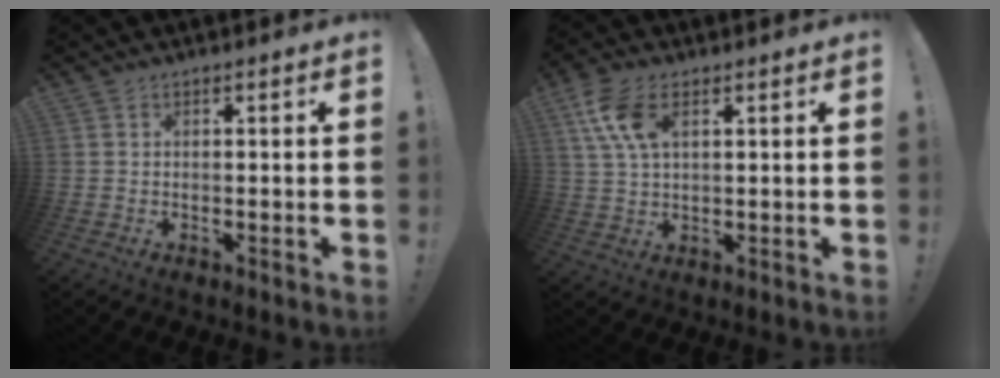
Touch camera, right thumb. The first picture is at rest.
{"total": 9.7, "force": [3.9, 5.1, 7.3], "torque": [-0.152, -0.008, 0.074]}